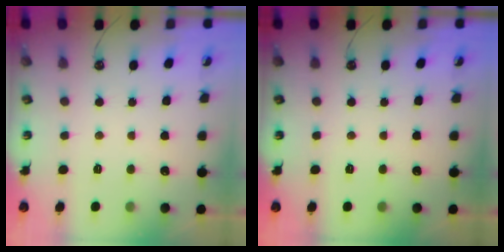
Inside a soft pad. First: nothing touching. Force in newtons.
{"total": 0.0}